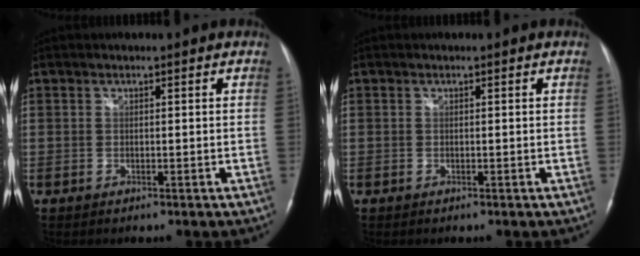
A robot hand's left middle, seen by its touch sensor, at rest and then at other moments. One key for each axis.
{"total": 0.0}